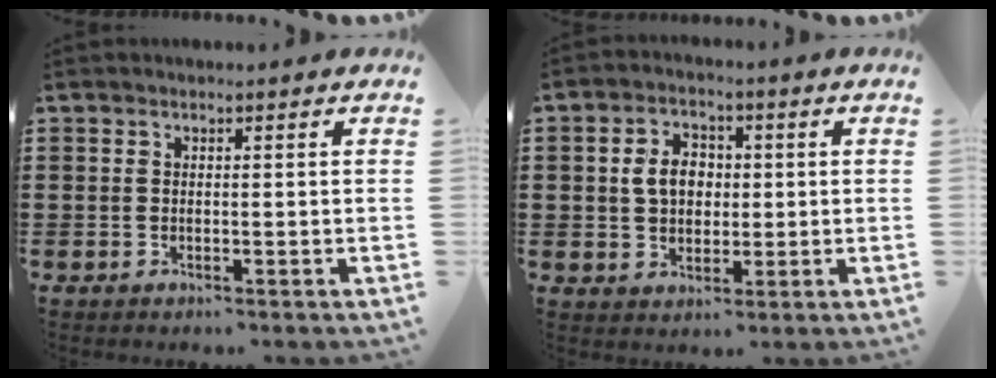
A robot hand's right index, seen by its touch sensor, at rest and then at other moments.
{"total": 5.1, "force": [0.5, 3.9, 3.3], "torque": [-0.068, 0.013, 0.003]}